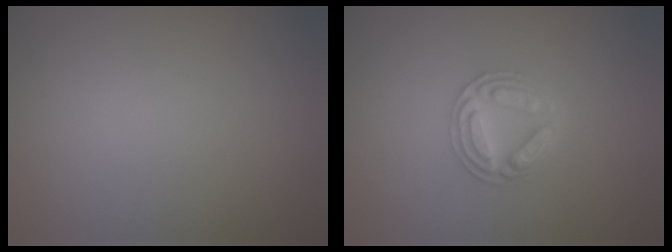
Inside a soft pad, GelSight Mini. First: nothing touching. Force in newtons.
{"total": 3.7, "press": 3.6, "slide": 0.6}